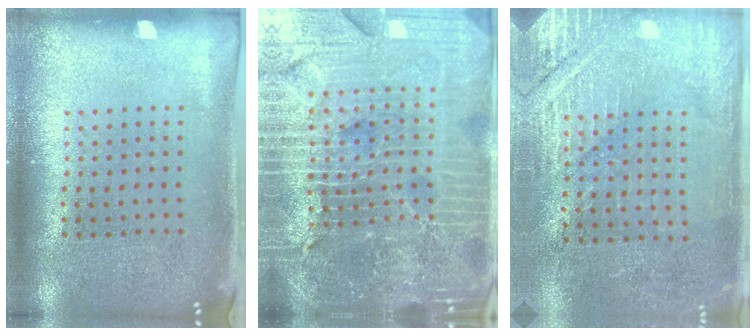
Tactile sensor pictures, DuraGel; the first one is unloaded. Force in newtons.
{"total": 6.7, "press": 5.9, "slide": 3.2}
{"total": 2.9, "press": 2.9, "slide": 0.4}